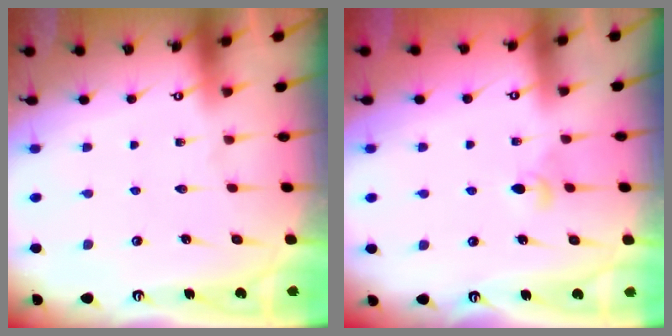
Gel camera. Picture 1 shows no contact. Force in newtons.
{"total": 3.6, "press": 3.5, "slide": 0.6}